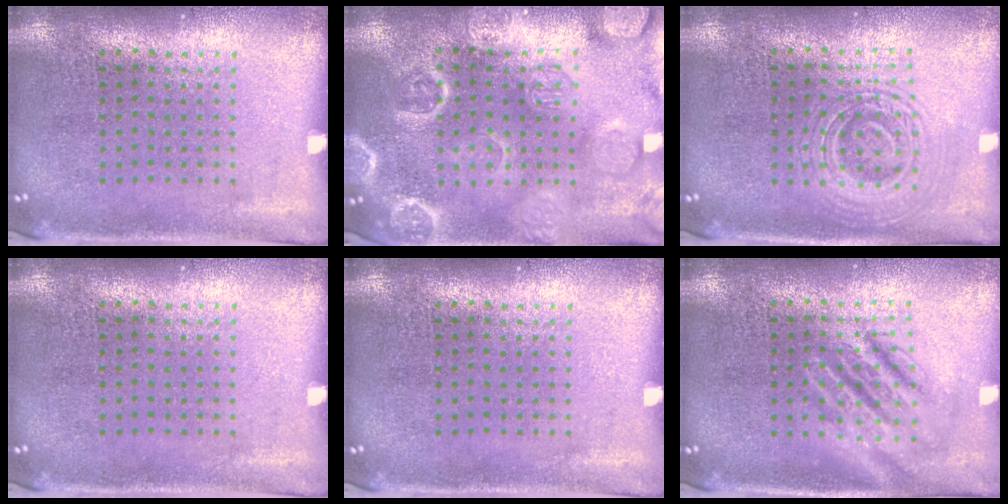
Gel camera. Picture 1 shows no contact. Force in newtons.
{"total": 3.5, "press": 3.5, "slide": 0.4}
{"total": 2.9, "press": 2.8, "slide": 0.5}
{"total": 0.0}
{"total": 0.0}
{"total": 2.7, "press": 2.7, "slide": 0.3}